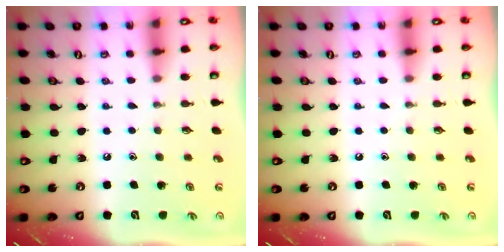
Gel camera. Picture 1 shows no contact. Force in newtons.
{"total": 0.0}